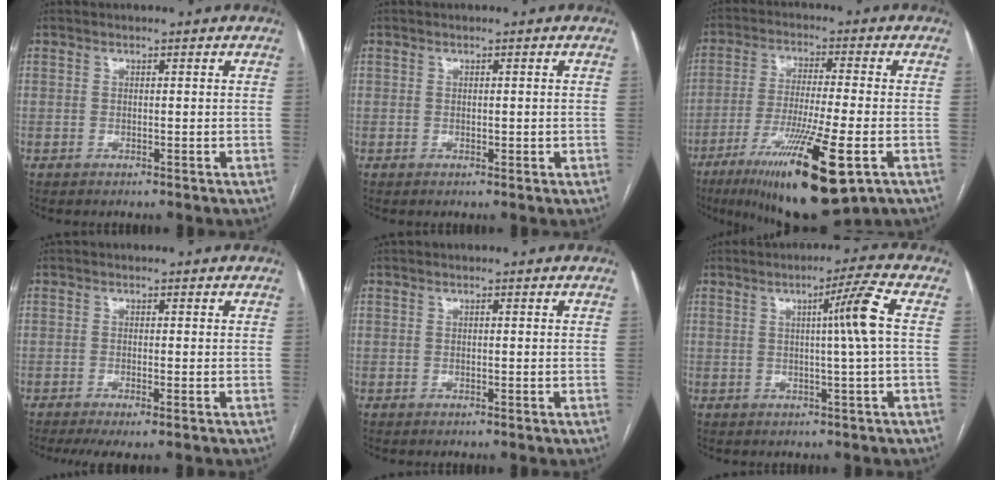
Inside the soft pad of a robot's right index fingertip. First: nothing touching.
{"total": 0.9, "force": [0.0, 0.6, 0.6], "torque": [-0.010, 0.003, 0.002]}
{"total": 18.0, "force": [-8.5, 2.1, 15.7], "torque": [-0.260, -0.041, -0.137]}
{"total": 3.6, "force": [-2.3, 0.3, 2.7], "torque": [-0.044, -0.010, -0.039]}
{"total": 0.0}
{"total": 5.9, "force": [0.6, -1.6, 5.6], "torque": [-0.090, 0.005, 0.011]}